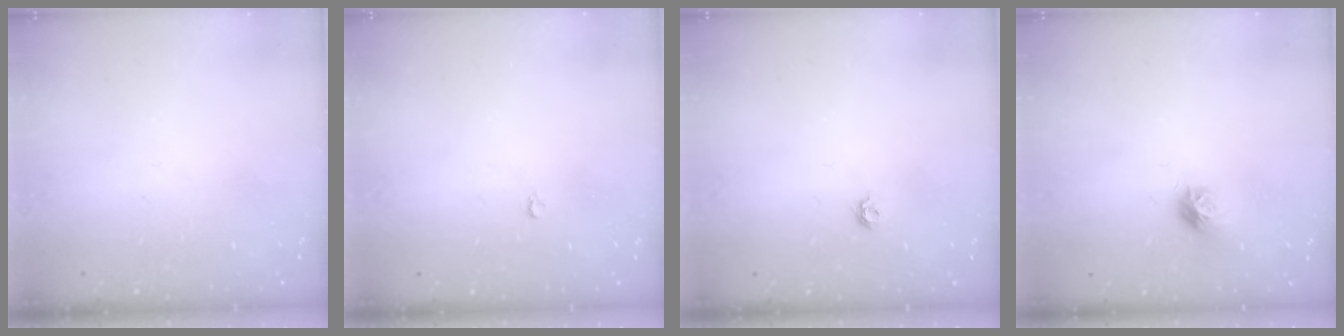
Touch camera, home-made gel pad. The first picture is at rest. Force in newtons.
{"total": 2.0, "press": 2.0, "slide": 0.4}
{"total": 4.6, "press": 4.6, "slide": 0.7}
{"total": 7.7, "press": 7.7, "slide": 0.2}